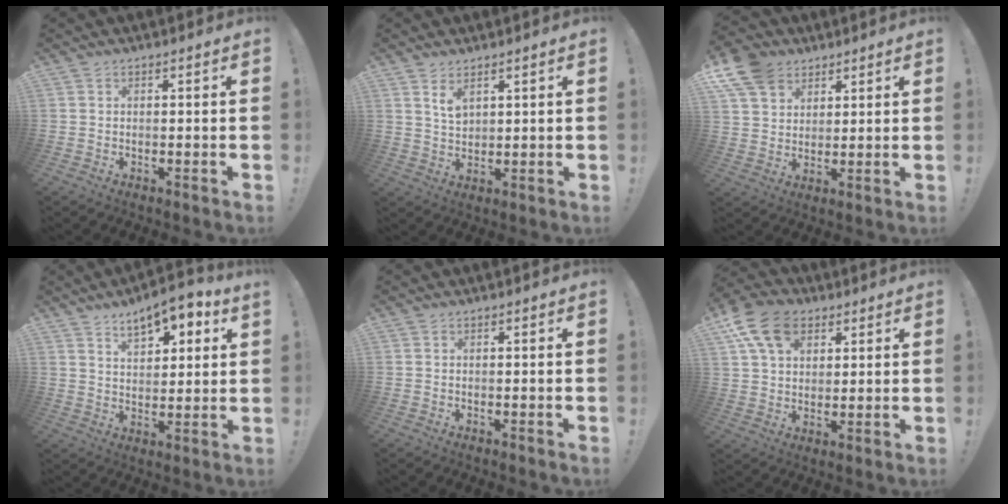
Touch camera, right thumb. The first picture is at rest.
{"total": 6.3, "force": [3.8, 2.3, 4.5], "torque": [-0.078, -0.021, 0.066]}
{"total": 10.9, "force": [6.5, 7.6, 4.3], "torque": [-0.085, -0.031, 0.128]}
{"total": 10.0, "force": [6.8, 4.1, 6.0], "torque": [-0.092, -0.033, 0.121]}
{"total": 0.0}
{"total": 15.2, "force": [7.3, 10.6, 8.1], "torque": [-0.144, -0.022, 0.142]}